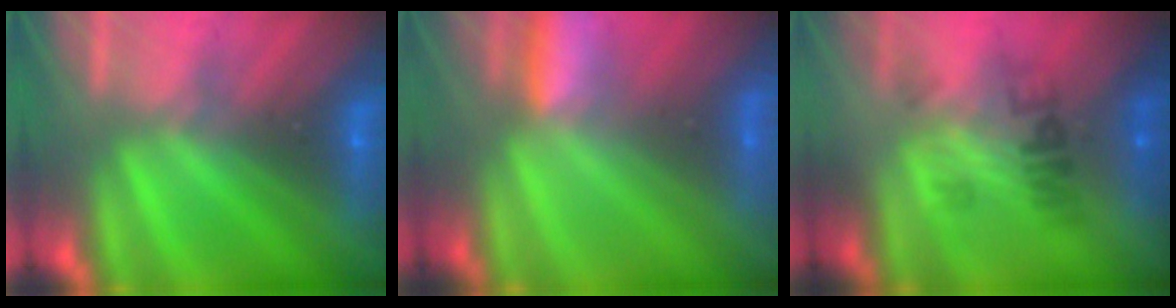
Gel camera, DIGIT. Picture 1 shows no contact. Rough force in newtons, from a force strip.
{"total": 3.4}
{"total": 2.3}